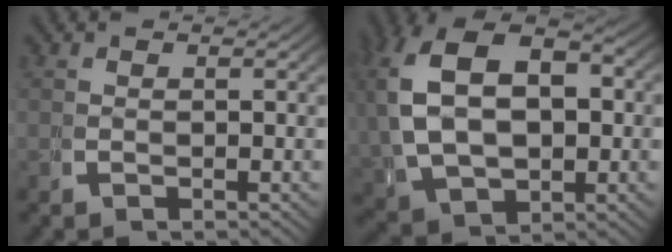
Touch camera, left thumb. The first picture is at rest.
{"total": 11.7, "force": [1.1, 8.1, 8.3], "torque": [-0.180, -0.027, 0.041]}